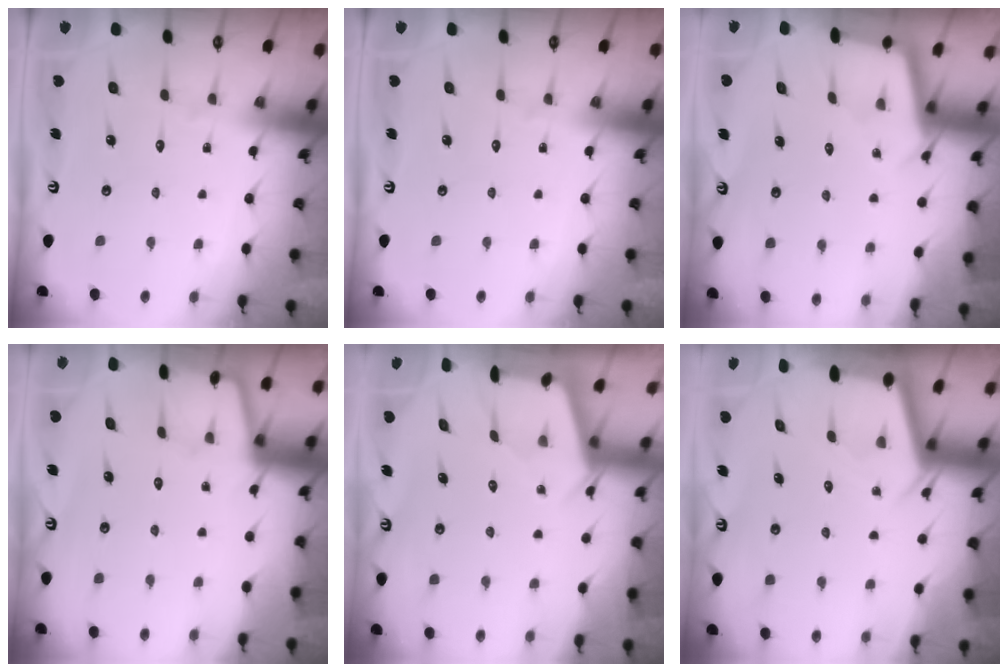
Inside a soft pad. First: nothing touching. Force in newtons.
{"total": 0.0}
{"total": 2.8, "press": 2.8, "slide": 0.3}
{"total": 2.7, "press": 2.6, "slide": 0.4}
{"total": 2.5, "press": 2.5, "slide": 0.3}
{"total": 2.4, "press": 2.4, "slide": 0.2}